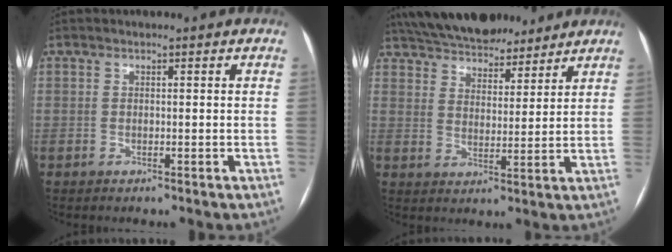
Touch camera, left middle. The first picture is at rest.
{"total": 16.4, "force": [14.3, 5.2, 6.1], "torque": [-0.114, 0.028, 0.223]}